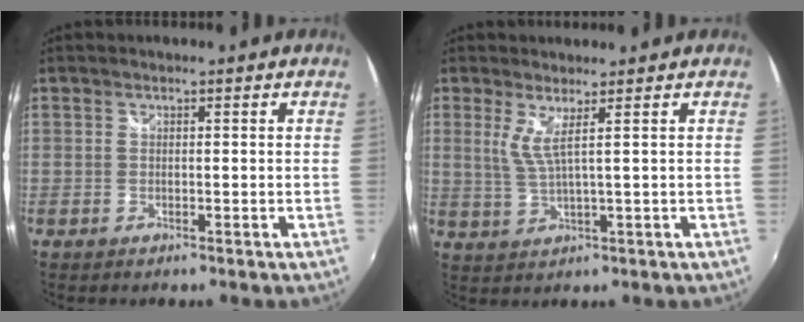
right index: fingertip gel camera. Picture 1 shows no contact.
{"total": 3.4, "force": [1.4, -0.3, 3.1], "torque": [-0.065, -0.012, 0.028]}